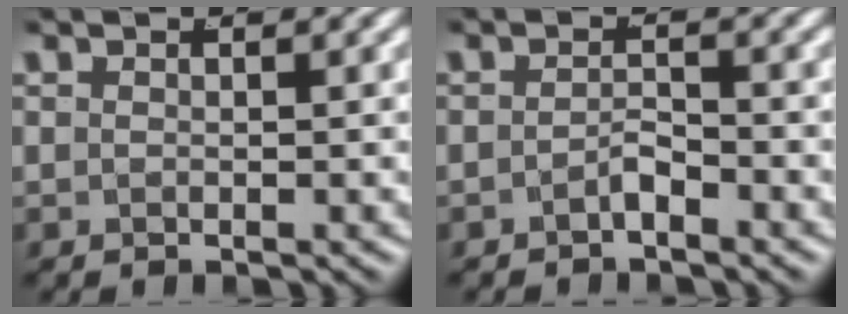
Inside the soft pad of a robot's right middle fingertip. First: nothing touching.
{"total": 1.5, "force": [-1.4, 0.3, 0.6], "torque": [-0.006, -0.004, -0.026]}